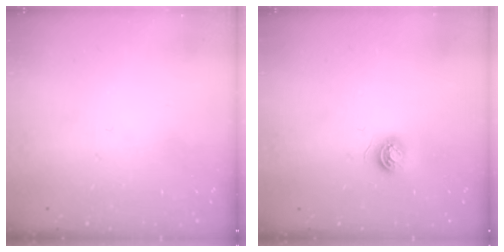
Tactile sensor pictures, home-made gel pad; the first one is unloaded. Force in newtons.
{"total": 4.5, "press": 4.5, "slide": 0.6}